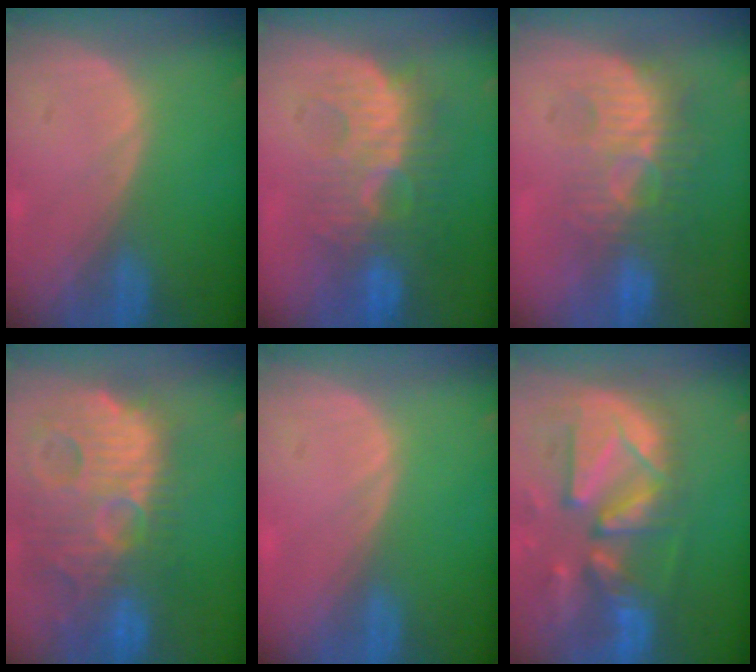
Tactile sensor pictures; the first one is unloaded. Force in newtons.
{"total": 9.2, "press": 9.0, "slide": 1.9}
{"total": 8.9, "press": 8.5, "slide": 2.6}
{"total": 14.8, "press": 12.8, "slide": 7.5}
{"total": 0.0}
{"total": 13.3, "press": 11.4, "slide": 6.8}